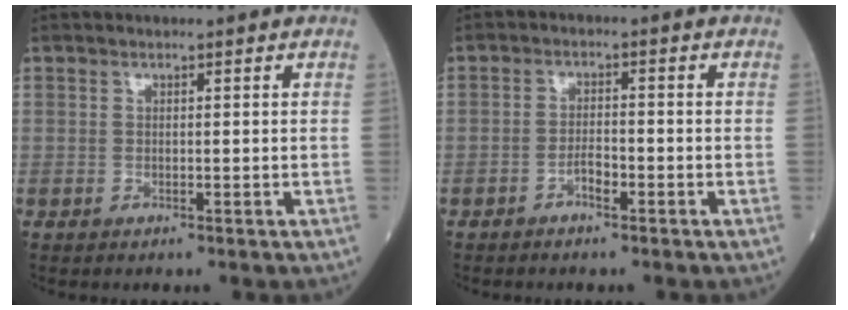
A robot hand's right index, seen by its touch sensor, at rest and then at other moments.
{"total": 2.3, "force": [-1.4, 0.6, 1.7], "torque": [-0.027, 0.004, -0.027]}